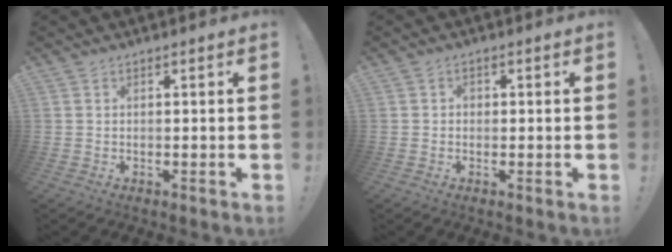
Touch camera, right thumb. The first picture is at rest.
{"total": 1.1, "force": [-0.5, 0.9, 0.6], "torque": [-0.017, 0.008, -0.009]}